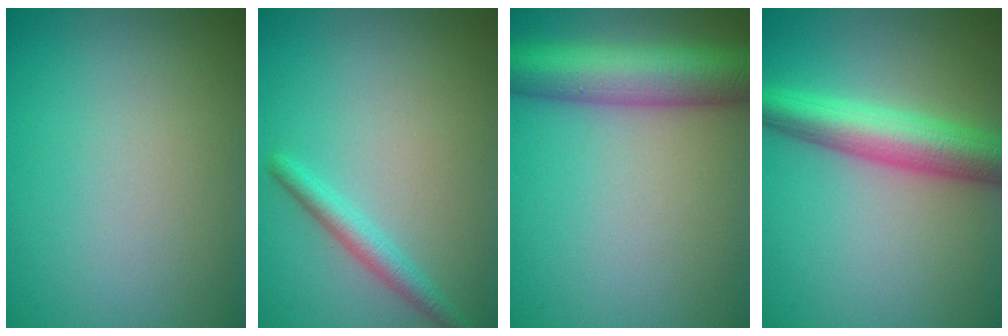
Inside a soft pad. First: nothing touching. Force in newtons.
{"total": 2.1, "press": 2.1, "slide": 0.2}
{"total": 8.1, "press": 8.1, "slide": 0.3}
{"total": 6.4, "press": 6.4, "slide": 0.2}